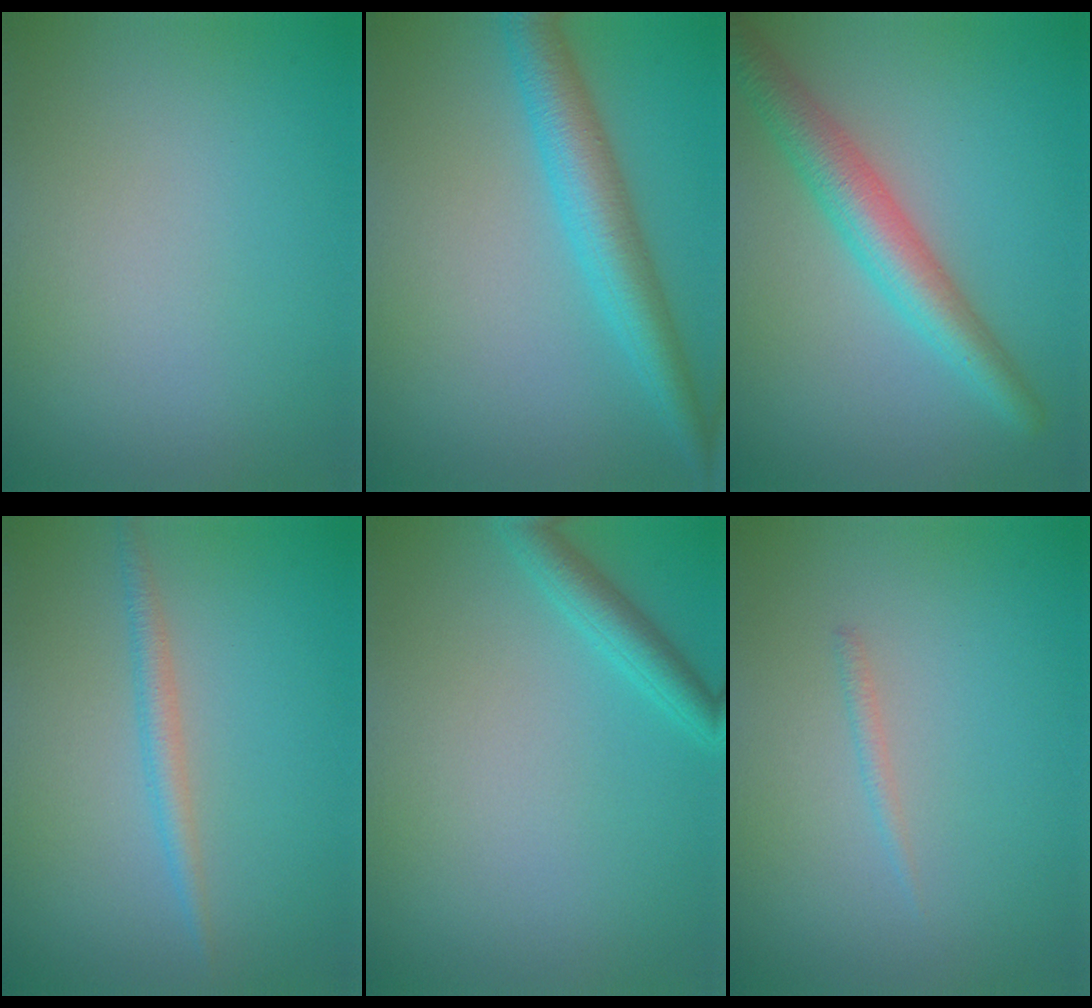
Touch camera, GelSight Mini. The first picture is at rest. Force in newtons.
{"total": 5.2, "press": 5.2, "slide": 0.1}
{"total": 5.1, "press": 5.1, "slide": 0.1}
{"total": 1.8, "press": 1.8, "slide": 0.1}
{"total": 2.3, "press": 2.3, "slide": 0.2}
{"total": 0.7, "press": 0.7, "slide": 0.0}